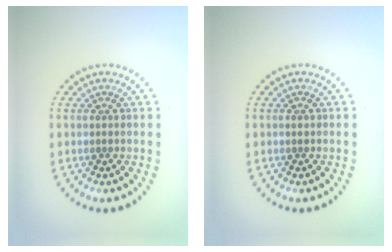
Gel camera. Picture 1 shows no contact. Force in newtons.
{"total": 0.5, "press": 0.5, "slide": 0.1}